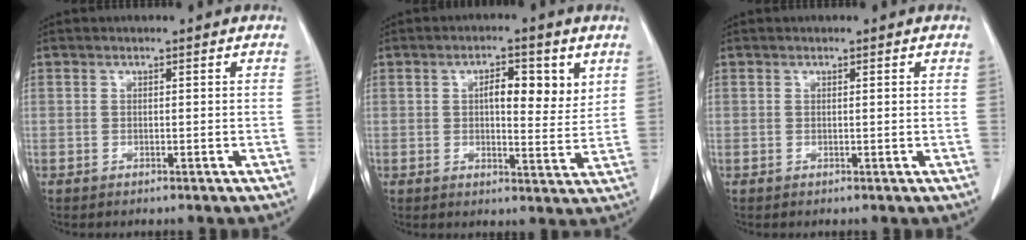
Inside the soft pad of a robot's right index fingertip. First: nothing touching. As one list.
[{"total": 7.0, "force": [2.6, 2.5, 6.0], "torque": [-0.085, 0.002, 0.034]}, {"total": 0.0}]